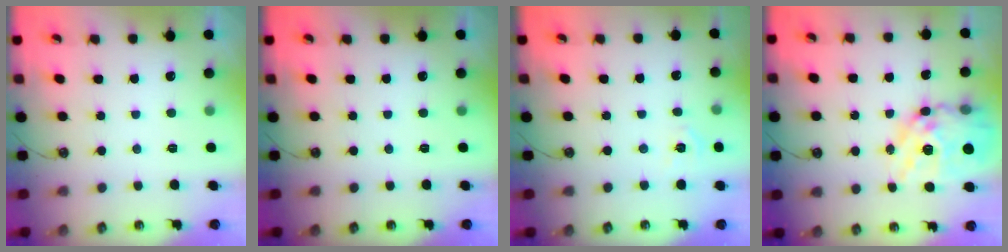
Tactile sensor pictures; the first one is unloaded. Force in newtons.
{"total": 0.0}
{"total": 3.1, "press": 3.0, "slide": 0.3}
{"total": 21.5, "press": 21.4, "slide": 2.2}